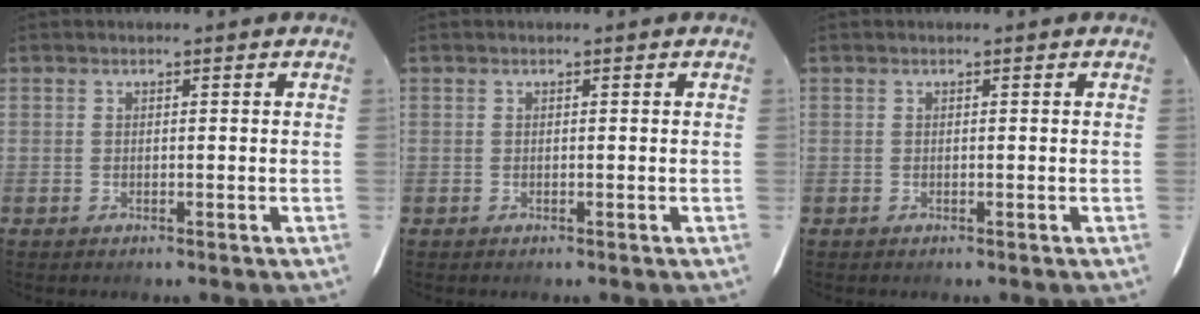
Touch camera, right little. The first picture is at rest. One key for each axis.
{"total": 0.0}
{"total": 0.0}